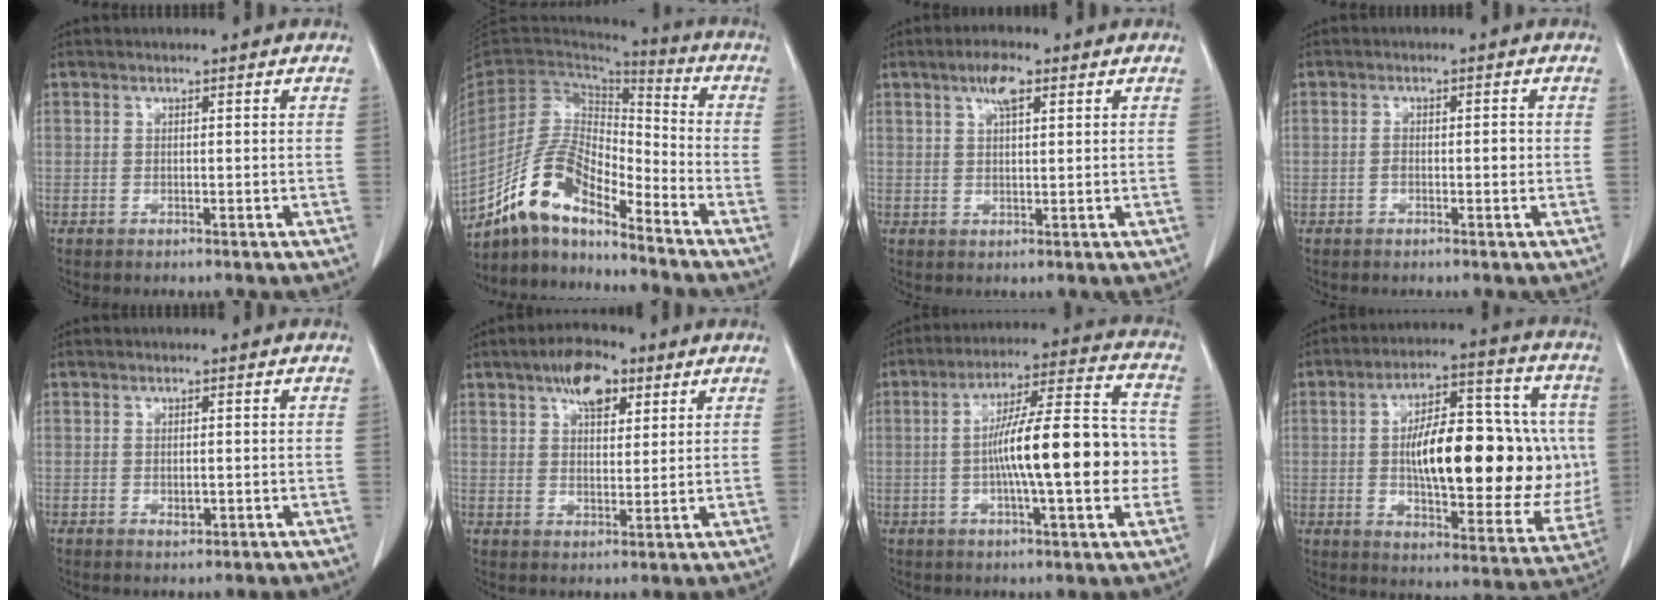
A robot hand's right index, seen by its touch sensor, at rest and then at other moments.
{"total": 12.7, "force": [-10.3, 3.2, 6.7], "torque": [-0.139, 0.019, -0.194]}
{"total": 3.8, "force": [2.0, 1.0, 3.1], "torque": [-0.064, 0.007, 0.037]}
{"total": 1.8, "force": [-0.2, 0.8, 1.6], "torque": [-0.023, 0.005, 0.001]}
{"total": 1.1, "force": [-0.1, 0.6, 1.0], "torque": [-0.018, -0.001, 0.004]}
{"total": 7.1, "force": [4.0, 3.2, 4.9], "torque": [-0.086, 0.012, 0.067]}
{"total": 17.0, "force": [-1.7, 2.4, 16.8], "torque": [-0.266, 0.023, -0.027]}
{"total": 23.7, "force": [0.7, 8.8, 22.0], "torque": [-0.324, 0.023, 0.019]}